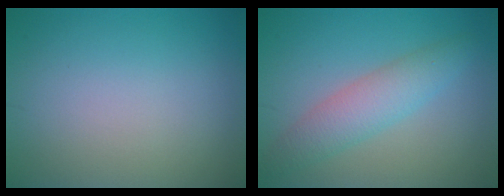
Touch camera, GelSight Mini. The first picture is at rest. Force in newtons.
{"total": 3.7, "press": 3.7, "slide": 0.1}